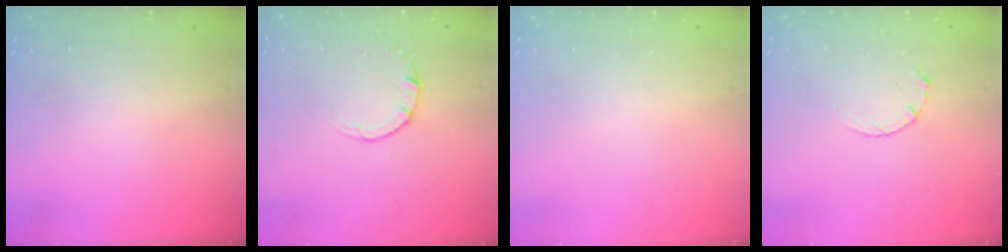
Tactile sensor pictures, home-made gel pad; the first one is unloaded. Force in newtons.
{"total": 2.5, "press": 2.5, "slide": 0.2}
{"total": 0.0}
{"total": 3.9, "press": 3.9, "slide": 0.5}